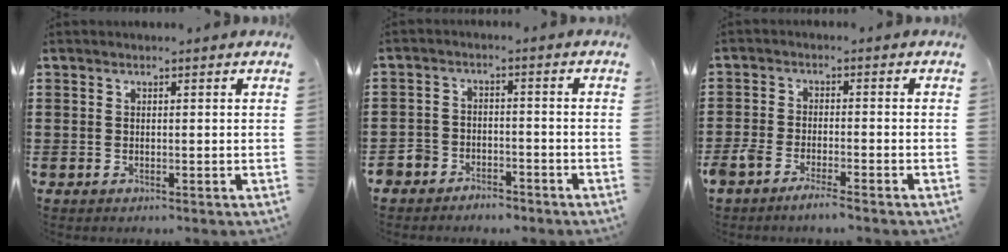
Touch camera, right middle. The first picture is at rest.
{"total": 4.0, "force": [-3.8, 1.3, -0.2], "torque": [-0.009, 0.002, -0.083]}
{"total": 3.2, "force": [-2.9, 0.2, 1.5], "torque": [-0.048, -0.005, -0.063]}